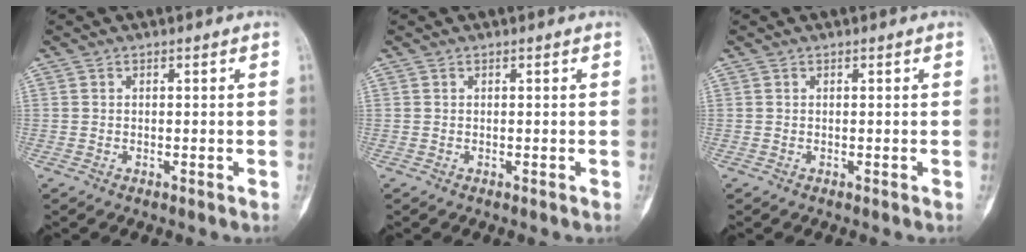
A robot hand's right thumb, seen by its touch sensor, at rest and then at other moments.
{"total": 0.0}
{"total": 0.0}